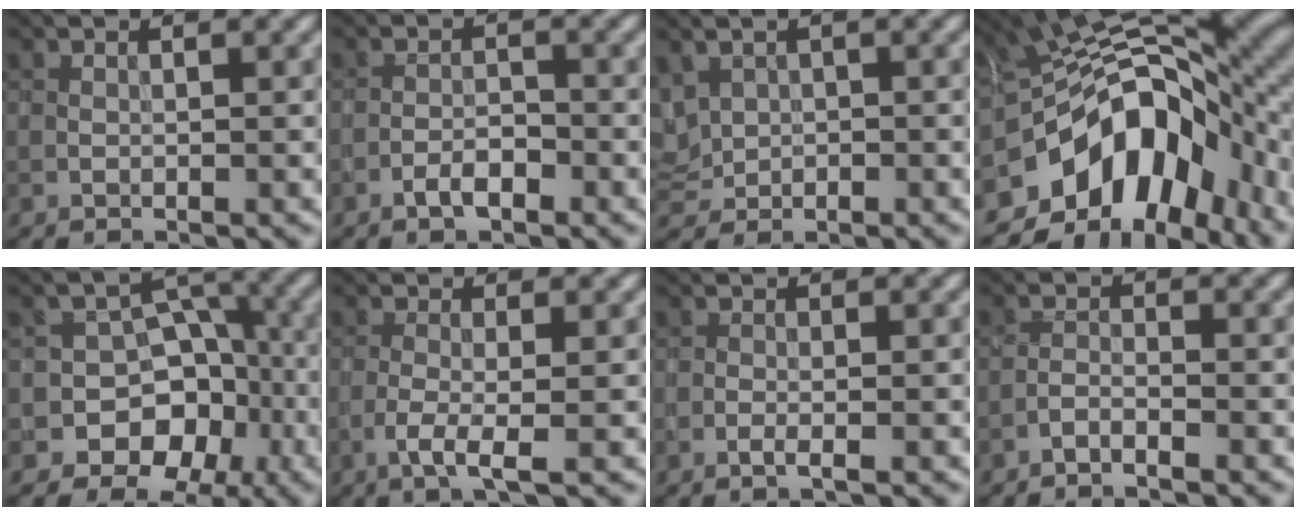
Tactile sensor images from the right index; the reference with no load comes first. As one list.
[{"total": 1.9, "force": [-1.3, 0.7, 1.2], "torque": [-0.021, 0.005, -0.026]}, {"total": 3.0, "force": [0.7, 2.4, 1.7], "torque": [-0.037, 0.004, 0.019]}, {"total": 14.3, "force": [-4.3, 8.5, 10.6], "torque": [-0.144, 0.013, -0.082]}, {"total": 7.9, "force": [-3.6, 6.5, 2.7], "torque": [-0.005, 0.014, -0.083]}, {"total": 2.8, "force": [-1.0, 0.5, 2.6], "torque": [-0.053, 0.002, -0.027]}, {"total": 1.0, "force": [-0.5, 0.1, 0.9], "torque": [-0.017, 0.000, -0.012]}, {"total": 1.3, "force": [-1.1, 0.1, 0.7], "torque": [-0.015, 0.002, -0.026]}]